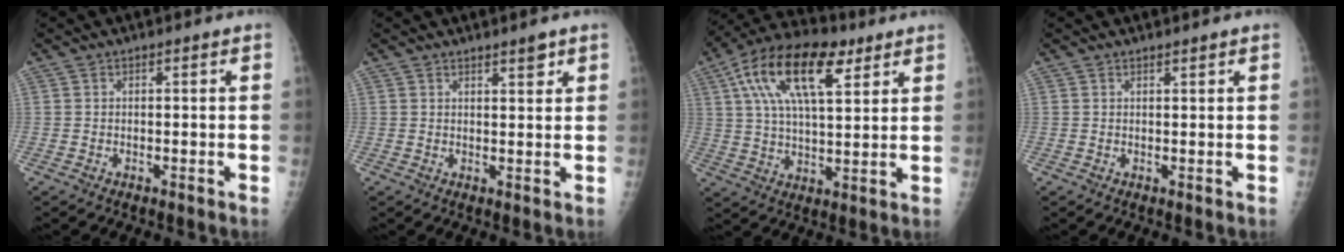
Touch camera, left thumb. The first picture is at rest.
{"total": 2.4, "force": [1.7, 0.7, 1.5], "torque": [-0.015, -0.012, 0.026]}
{"total": 18.5, "force": [8.2, 8.3, 14.3], "torque": [-0.245, 0.001, 0.139]}
{"total": 0.7, "force": [0.6, 0.1, 0.3], "torque": [-0.005, -0.005, 0.011]}